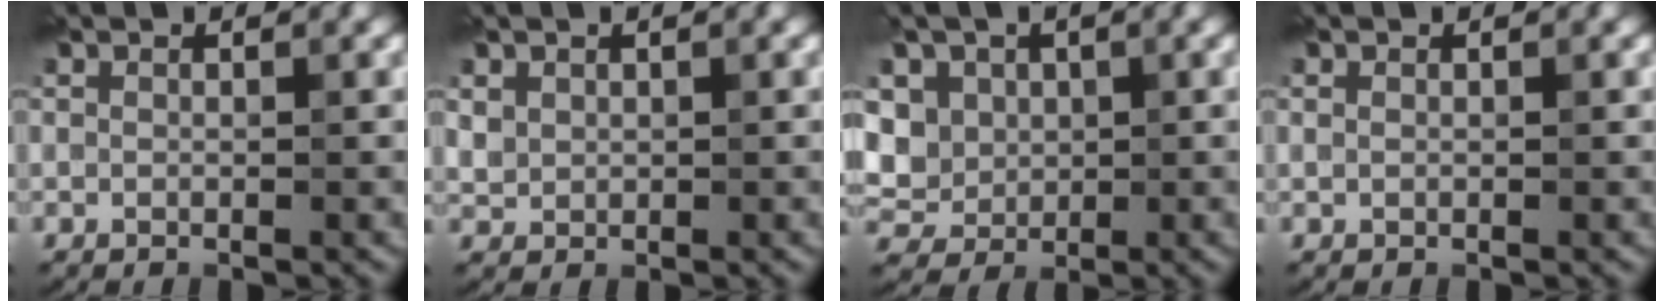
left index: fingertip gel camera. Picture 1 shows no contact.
{"total": 1.1, "force": [0.5, 1.0, 0.3], "torque": [-0.009, -0.005, 0.015]}
{"total": 8.6, "force": [1.6, 7.2, 4.5], "torque": [-0.101, 0.021, 0.005]}
{"total": 0.0}